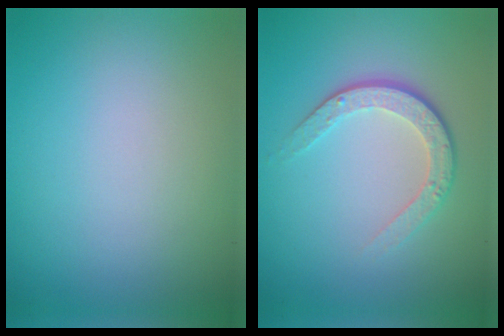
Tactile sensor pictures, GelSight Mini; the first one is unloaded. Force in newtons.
{"total": 3.5, "press": 2.5, "slide": 2.5}